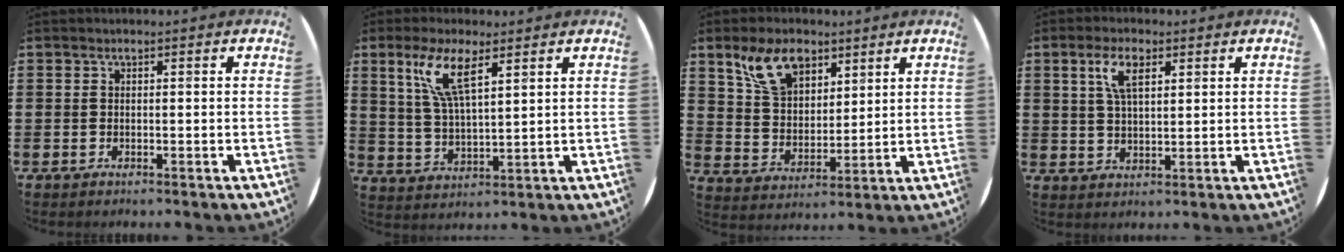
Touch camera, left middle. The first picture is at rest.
{"total": 7.3, "force": [4.5, 1.6, 5.5], "torque": [-0.122, -0.001, 0.078]}
{"total": 8.4, "force": [5.9, 4.4, 4.2], "torque": [-0.093, -0.003, 0.109]}
{"total": 5.2, "force": [2.7, 2.0, 3.9], "torque": [-0.078, 0.007, 0.045]}